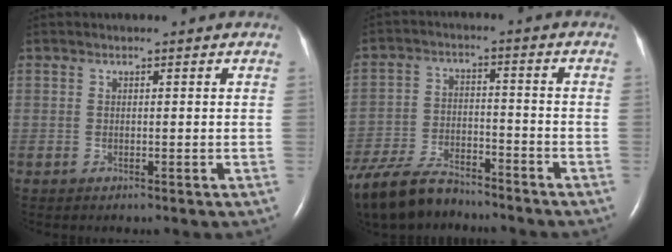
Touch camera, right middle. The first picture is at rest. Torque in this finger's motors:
{"motor_torque": [0.28, -0.83, 0.36, 0.11]}